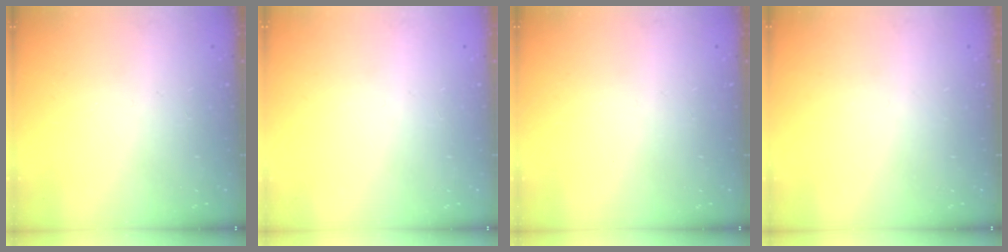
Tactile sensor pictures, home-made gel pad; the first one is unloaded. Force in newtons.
{"total": 0.0}
{"total": 0.0}
{"total": 0.0}